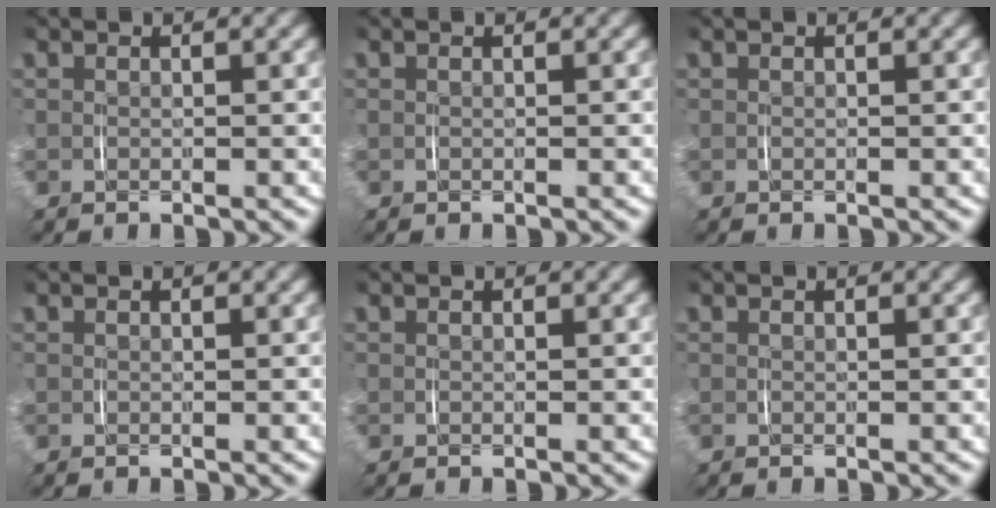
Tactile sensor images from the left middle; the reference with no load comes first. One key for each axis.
{"total": 0.0}
{"total": 0.0}
{"total": 0.0}
{"total": 0.0}
{"total": 0.0}